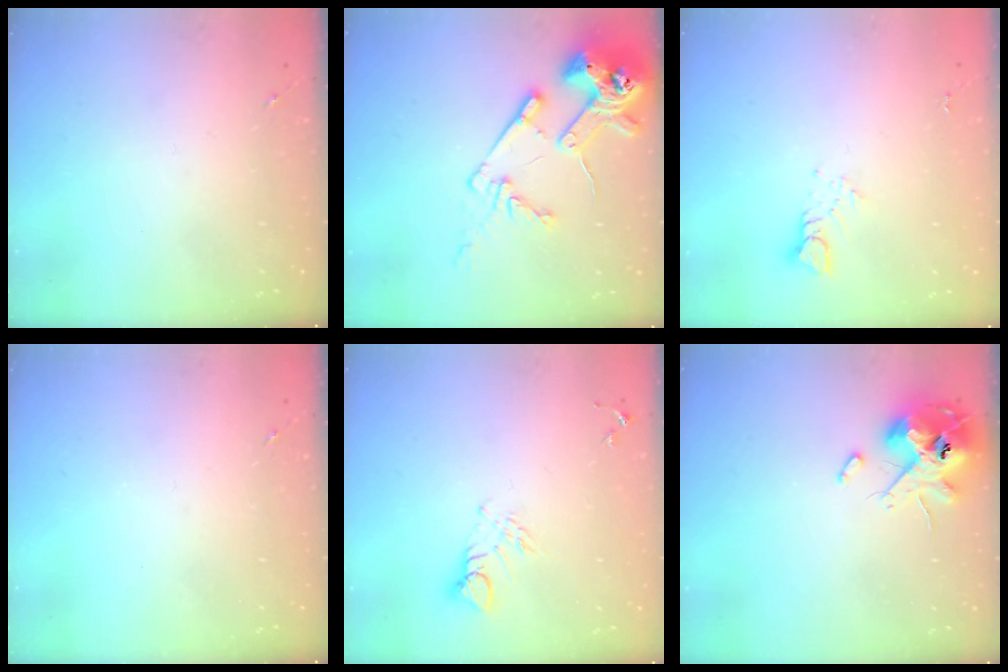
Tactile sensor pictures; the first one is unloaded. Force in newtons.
{"total": 16.9, "press": 16.8, "slide": 1.8}
{"total": 3.8, "press": 3.8, "slide": 0.2}
{"total": 0.0}
{"total": 5.3, "press": 5.2, "slide": 0.4}
{"total": 13.1, "press": 12.9, "slide": 2.1}